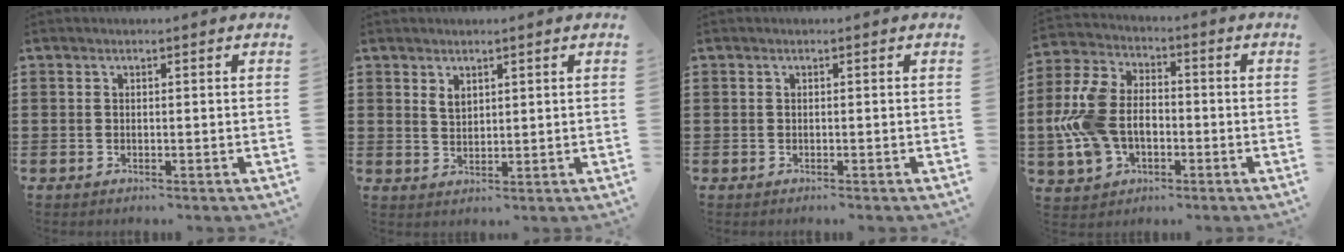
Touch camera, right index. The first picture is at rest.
{"total": 2.1, "force": [1.4, 0.9, 1.2], "torque": [-0.027, 0.002, 0.025]}
{"total": 0.0}
{"total": 10.1, "force": [-1.2, 7.1, 7.1], "torque": [-0.194, 0.007, -0.029]}